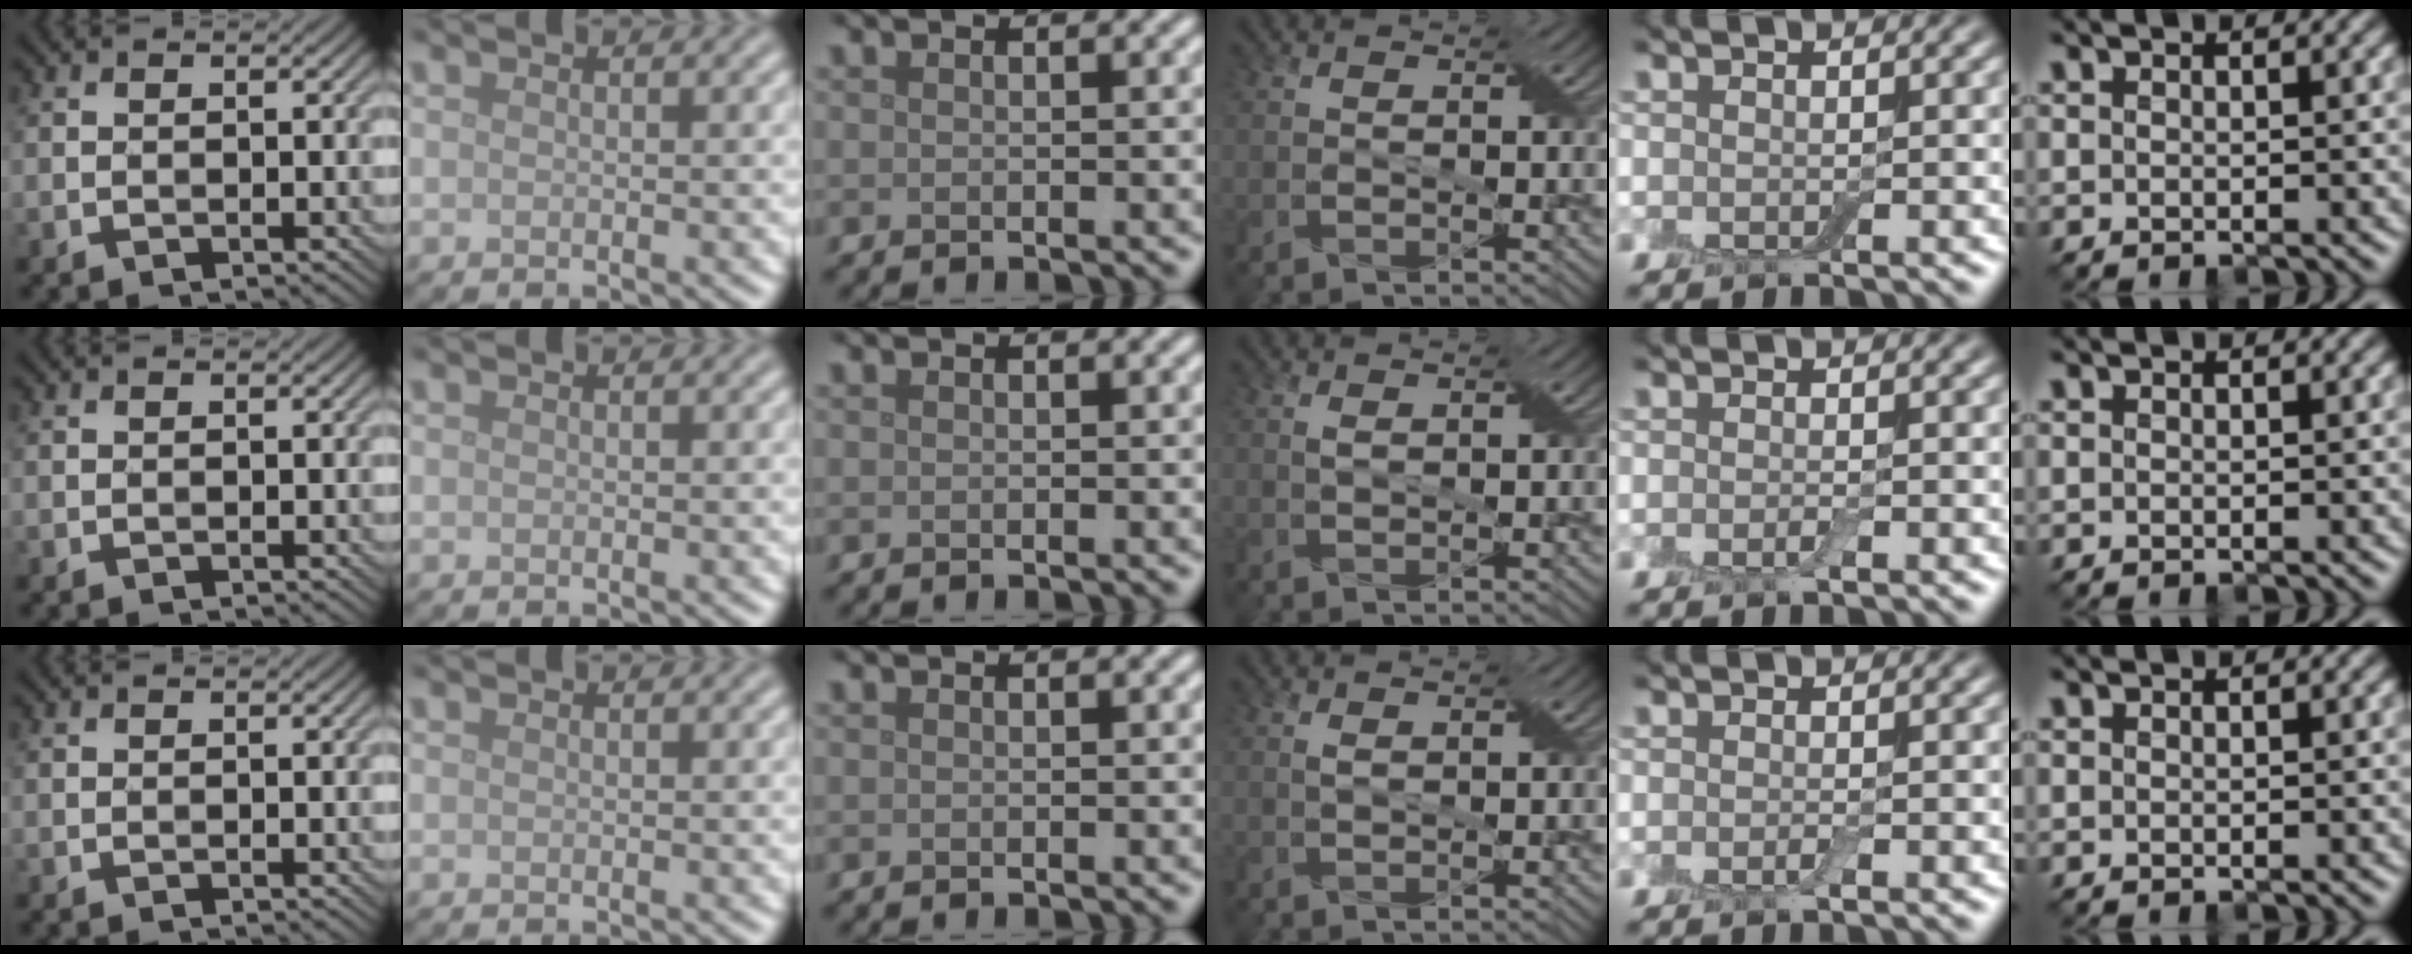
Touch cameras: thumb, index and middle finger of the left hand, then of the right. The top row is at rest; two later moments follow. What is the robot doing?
{"motion": "shake", "object": "box of matches"}